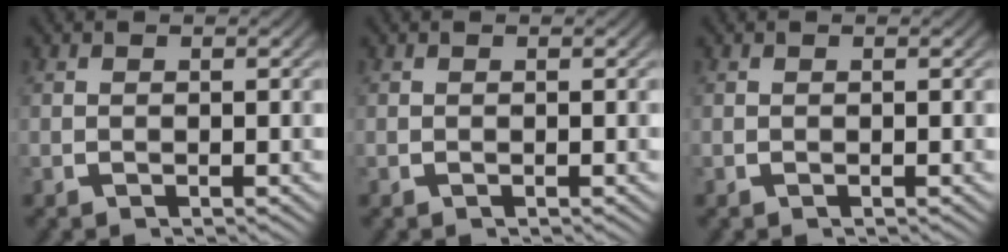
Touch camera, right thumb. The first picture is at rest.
{"total": 0.0}
{"total": 0.0}